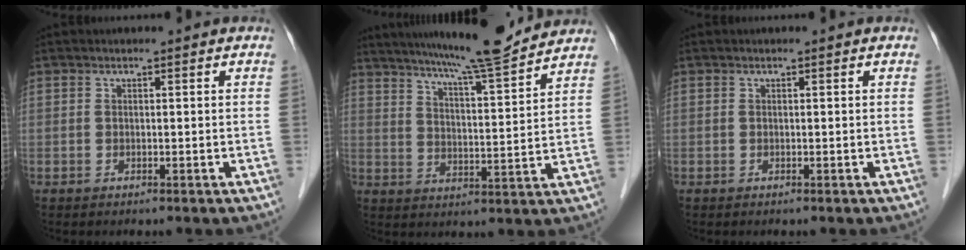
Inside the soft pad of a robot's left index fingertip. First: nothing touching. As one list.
[{"total": 13.8, "force": [12.4, -0.4, 6.0], "torque": [-0.102, 0.002, 0.181]}, {"total": 0.0}]